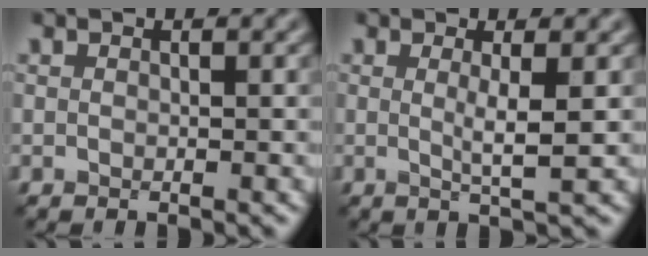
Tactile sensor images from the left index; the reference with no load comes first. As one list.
[{"total": 2.4, "force": [0.3, 0.3, 2.4], "torque": [-0.041, -0.006, 0.001]}]